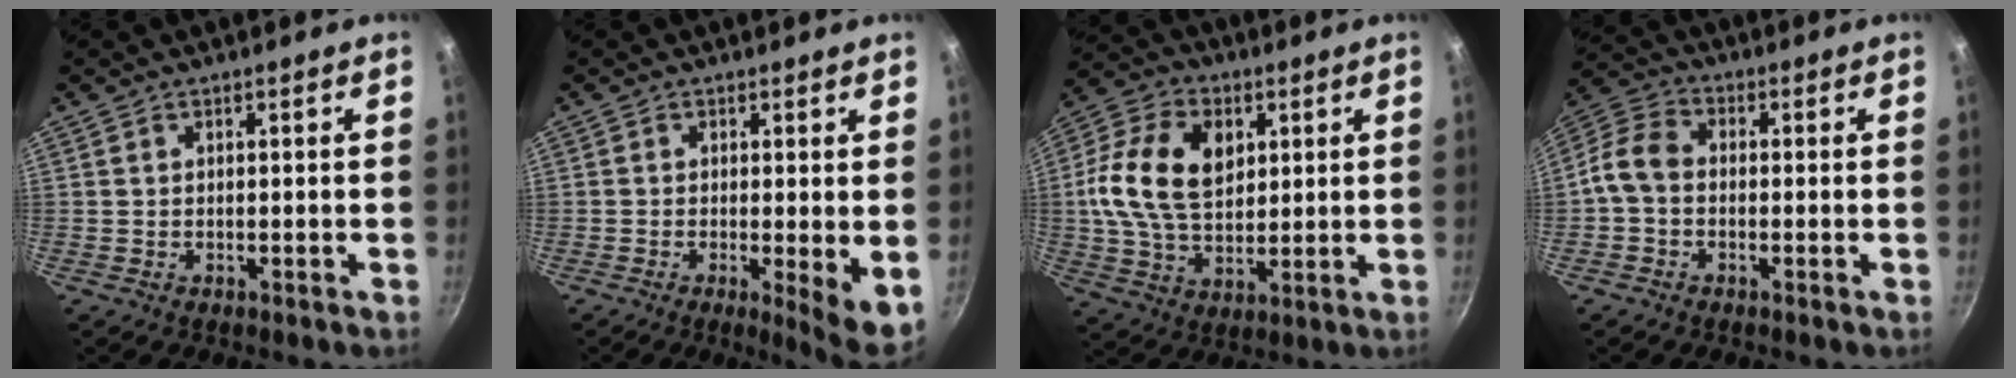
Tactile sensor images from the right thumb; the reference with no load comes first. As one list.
[{"total": 6.4, "force": [-0.6, 1.2, 6.2], "torque": [-0.086, -0.018, -0.008]}, {"total": 16.4, "force": [3.3, 11.1, 11.6], "torque": [-0.203, 0.004, 0.052]}, {"total": 6.9, "force": [-1.2, 5.1, 4.4], "torque": [-0.086, 0.030, -0.043]}]